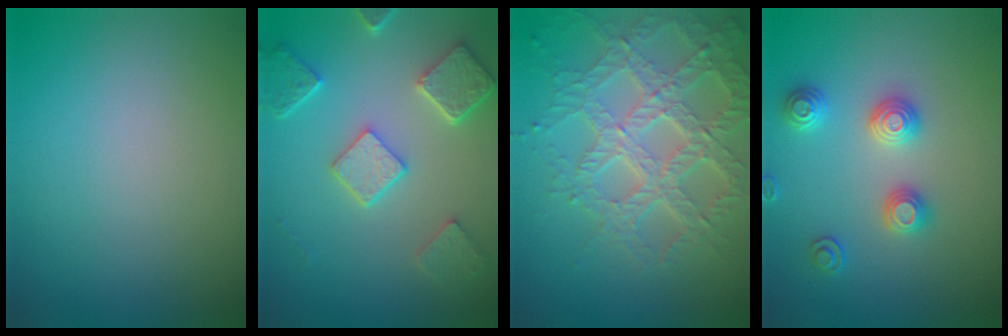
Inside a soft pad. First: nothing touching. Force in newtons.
{"total": 4.9, "press": 3.9, "slide": 3.0}
{"total": 7.1, "press": 5.2, "slide": 4.9}
{"total": 2.8, "press": 2.8, "slide": 0.2}